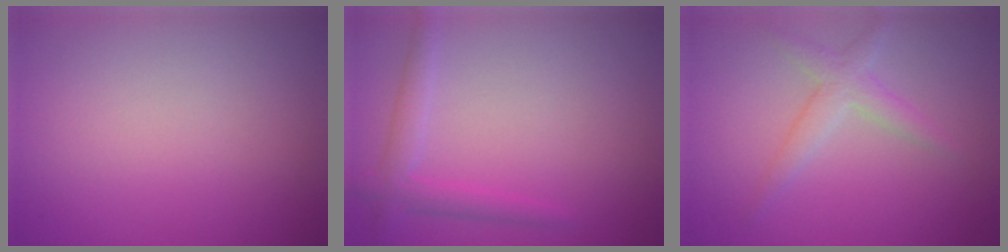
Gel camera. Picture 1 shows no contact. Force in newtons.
{"total": 2.3, "press": 2.3, "slide": 0.1}
{"total": 2.3, "press": 2.3, "slide": 0.1}